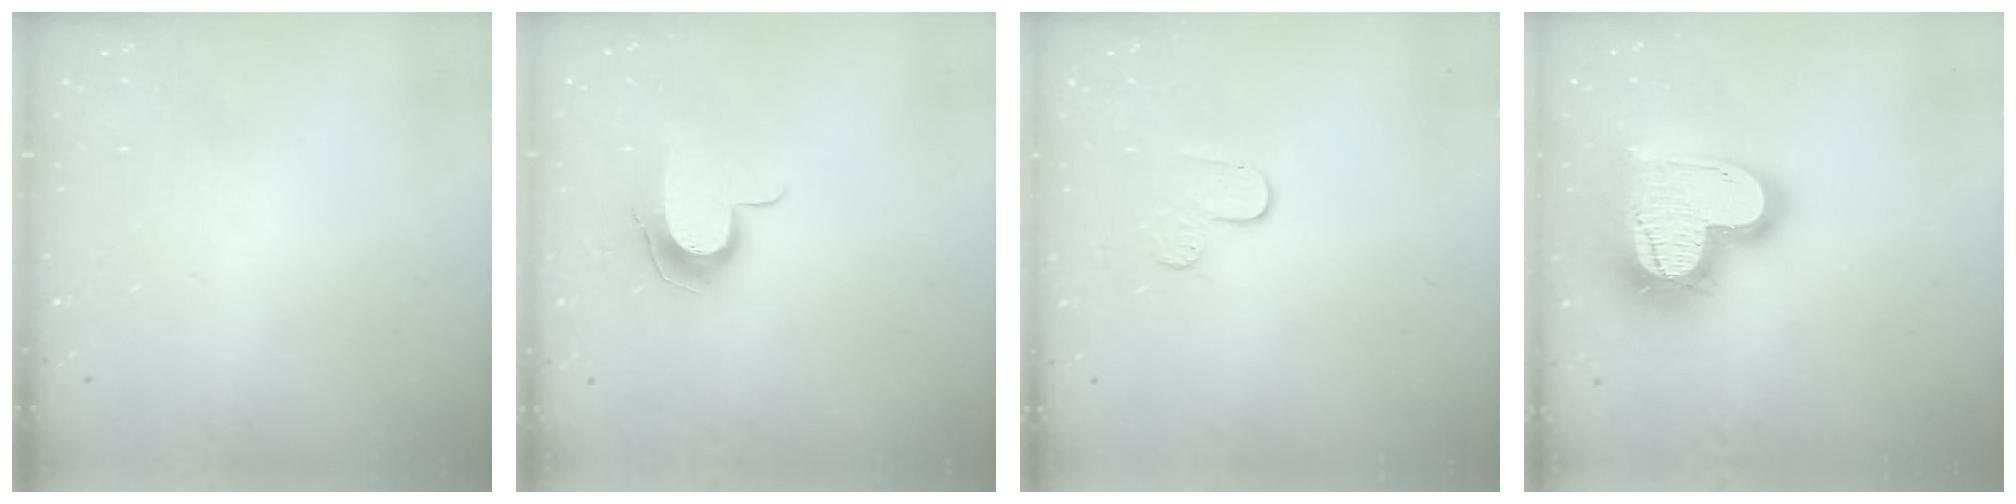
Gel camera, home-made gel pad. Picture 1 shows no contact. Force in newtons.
{"total": 8.9, "press": 8.9, "slide": 0.9}
{"total": 3.8, "press": 3.8, "slide": 0.4}
{"total": 23.6, "press": 23.5, "slide": 2.1}